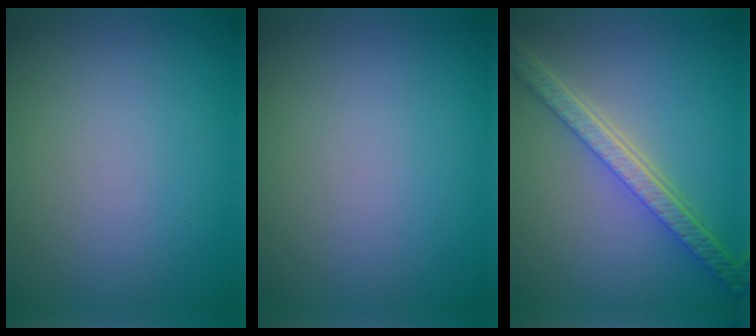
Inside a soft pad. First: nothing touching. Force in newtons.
{"total": 0.0}
{"total": 5.8, "press": 4.5, "slide": 3.7}